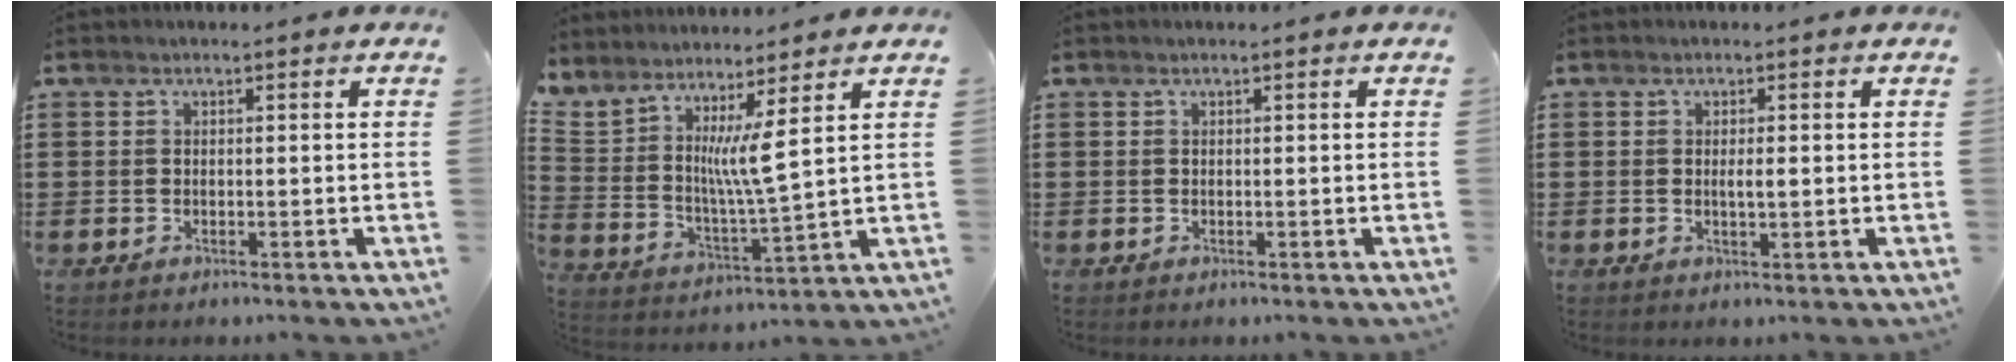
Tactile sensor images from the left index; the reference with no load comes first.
{"total": 6.7, "force": [4.4, 0.1, 5.1], "torque": [-0.116, -0.039, 0.073]}
{"total": 0.0}
{"total": 1.5, "force": [0.2, 0.3, 1.5], "torque": [-0.028, 0.000, 0.003]}